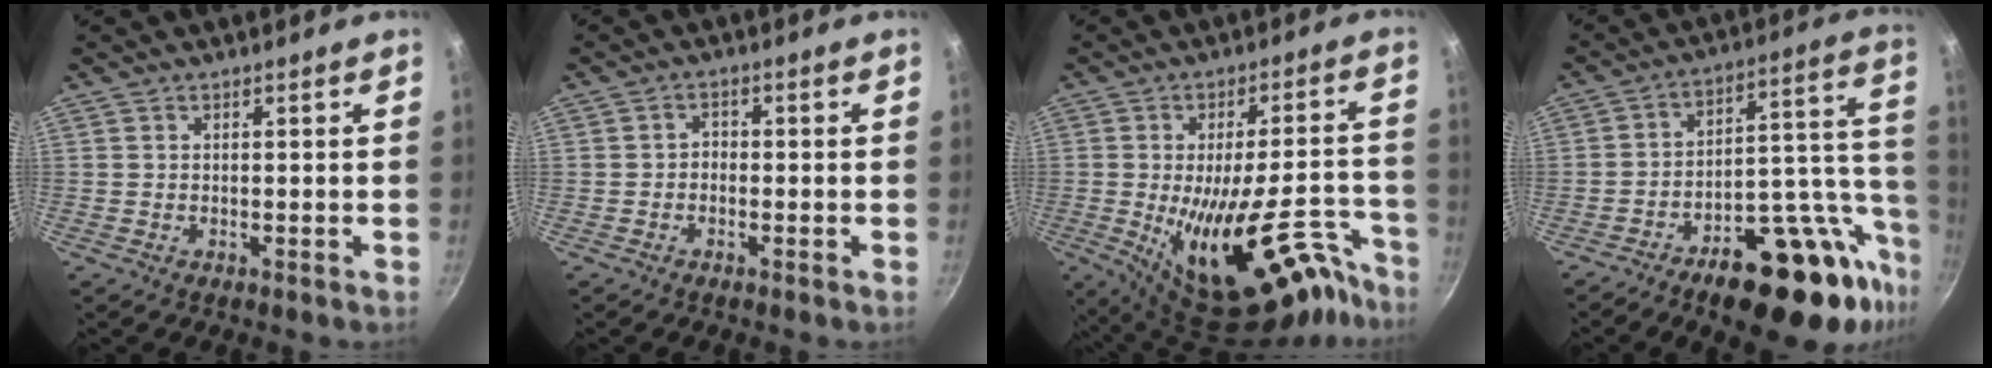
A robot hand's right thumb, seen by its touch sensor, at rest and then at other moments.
{"total": 1.6, "force": [-0.7, 1.2, 0.7], "torque": [-0.004, 0.011, -0.015]}
{"total": 24.4, "force": [-12.8, 10.0, 18.1], "torque": [-0.197, 0.046, -0.179]}
{"total": 24.4, "force": [-12.6, 10.7, 17.9], "torque": [-0.186, 0.083, -0.177]}